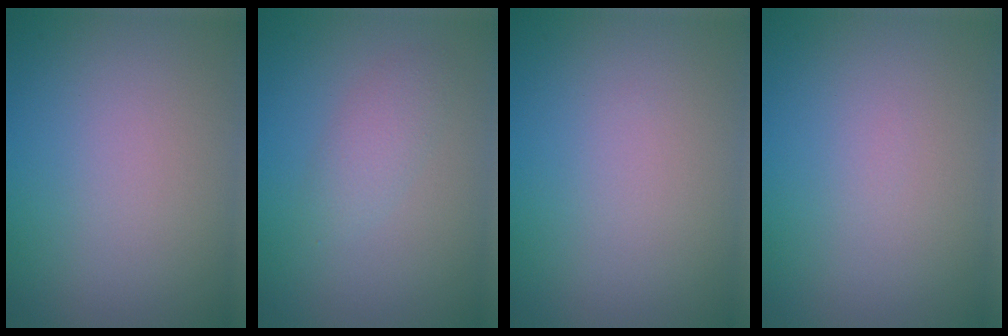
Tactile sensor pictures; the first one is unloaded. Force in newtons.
{"total": 1.8, "press": 1.8, "slide": 0.1}
{"total": 0.0}
{"total": 0.0}